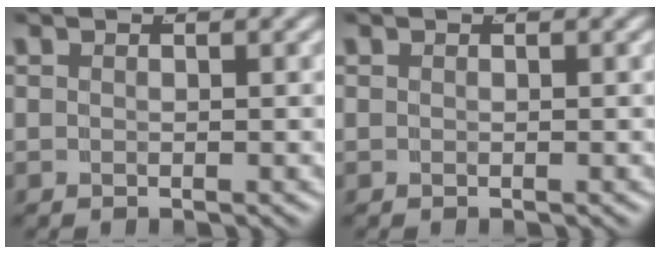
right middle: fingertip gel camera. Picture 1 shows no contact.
{"total": 0.0}